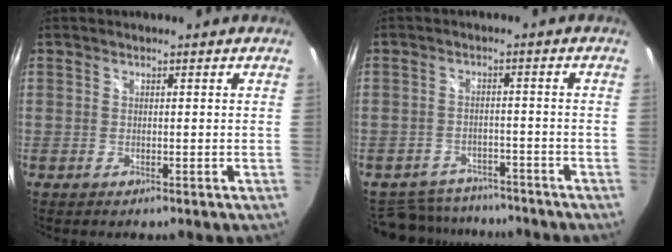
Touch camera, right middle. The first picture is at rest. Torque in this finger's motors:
{"motor_torque": [-0.31, -0.77, 0.01, -0.01]}